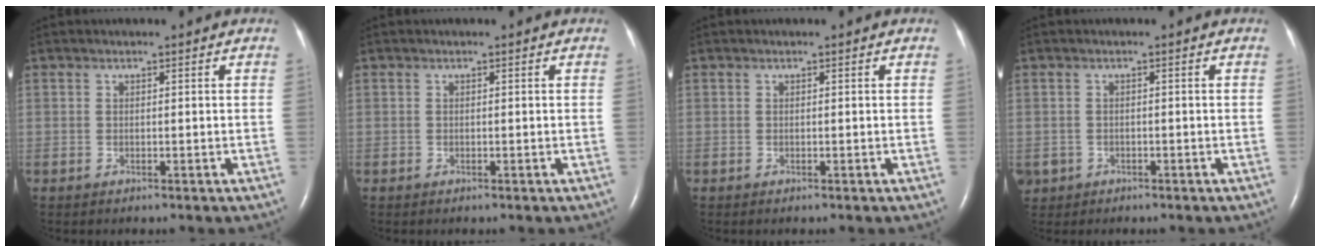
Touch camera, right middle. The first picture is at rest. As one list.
[{"total": 0.0}, {"total": 0.0}, {"total": 2.9, "force": [-1.5, 2.5, 0.3], "torque": [-0.010, 0.004, -0.026]}]